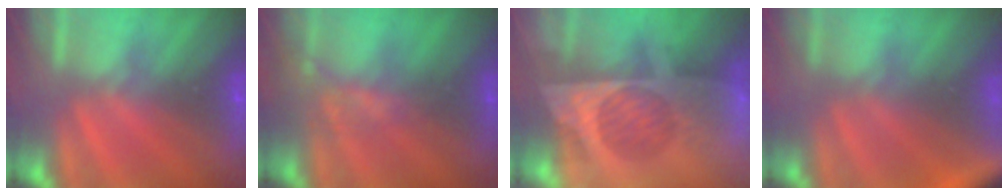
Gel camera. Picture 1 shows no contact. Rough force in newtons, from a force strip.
{"total": 2.1}
{"total": 8.3}
{"total": 5.6}